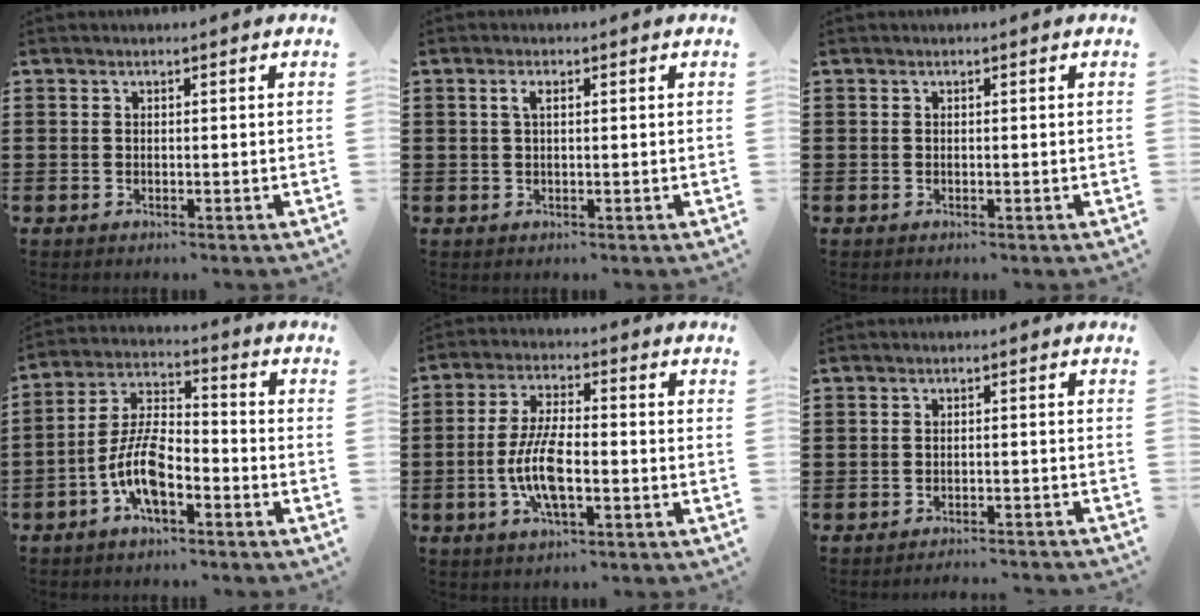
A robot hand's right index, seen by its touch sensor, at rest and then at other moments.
{"total": 1.6, "force": [0.5, 0.6, 1.5], "torque": [-0.030, 0.006, 0.006]}
{"total": 0.0}
{"total": 8.8, "force": [-4.1, 3.6, 6.9], "torque": [-0.172, -0.005, -0.083]}
{"total": 8.6, "force": [-2.2, 2.8, 7.8], "torque": [-0.179, -0.015, -0.047]}
{"total": 1.9, "force": [-1.9, -0.1, -0.1], "torque": [-0.002, 0.002, -0.041]}